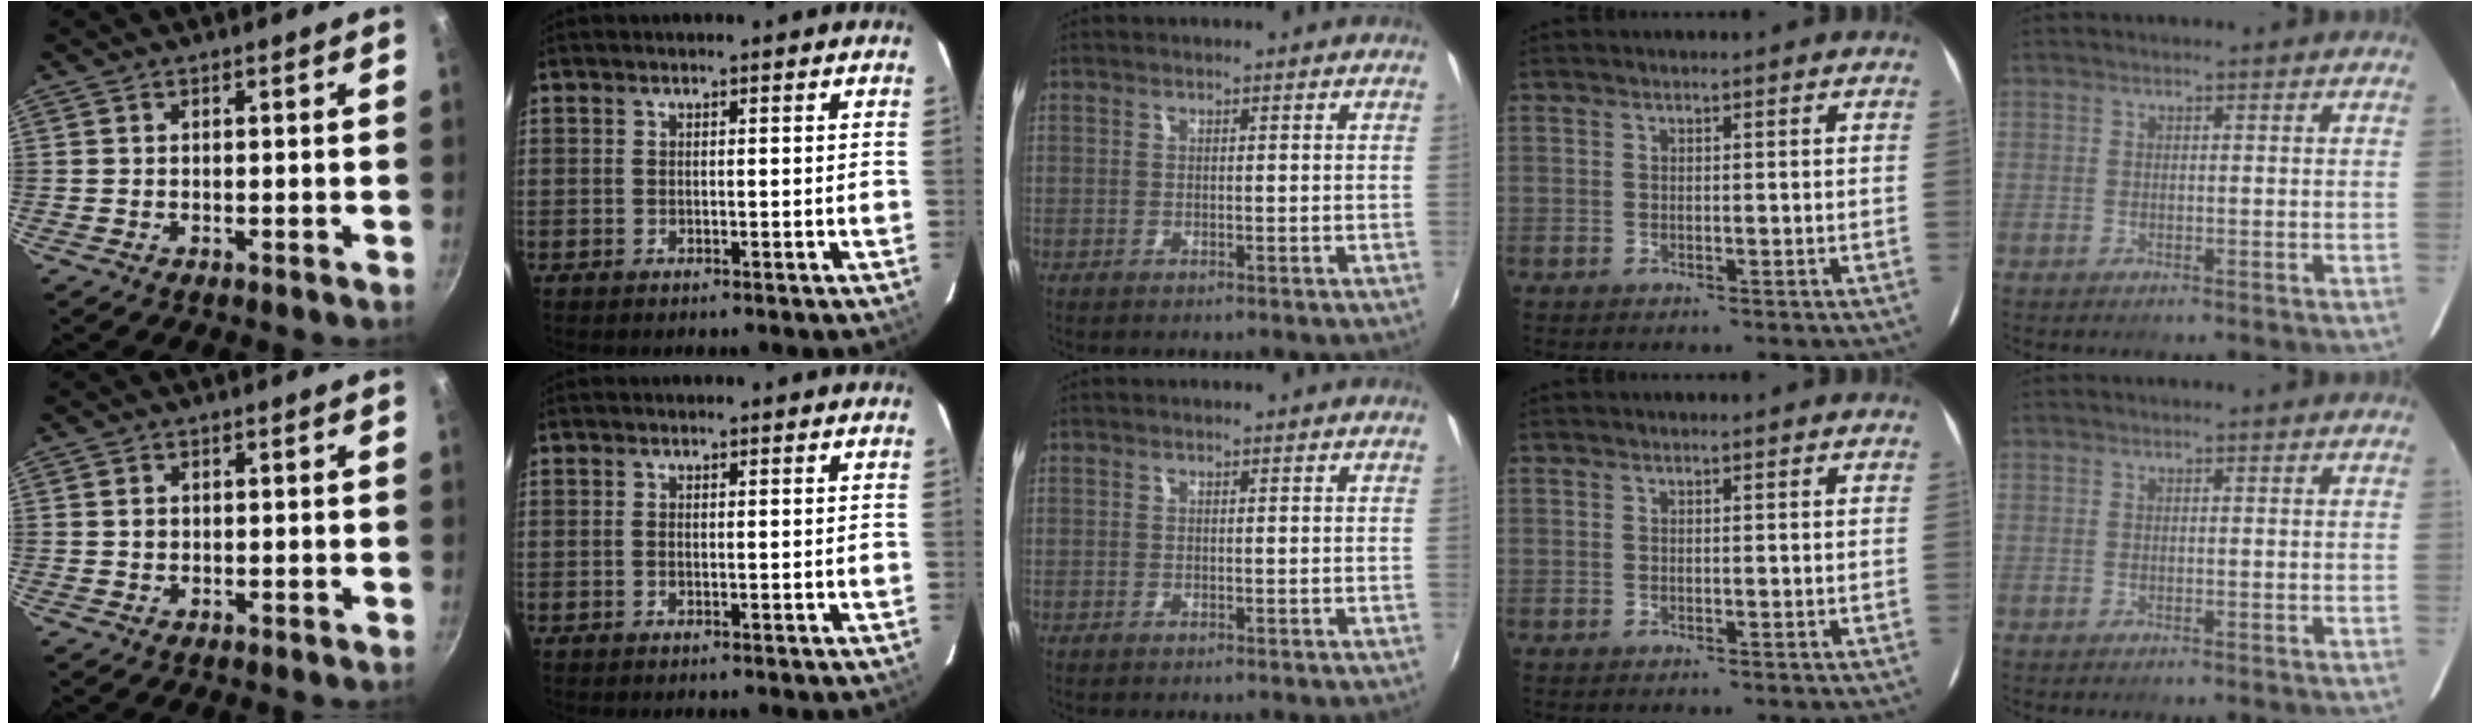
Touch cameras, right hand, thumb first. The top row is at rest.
{"thumb": {"total": 1.4, "force": [0.2, 1.2, 0.7], "torque": [-0.008, 0.003, 0.002]}, "index": {"total": 0.5, "force": [-0.1, 0.3, 0.4], "torque": [-0.011, 0.000, -0.004]}}